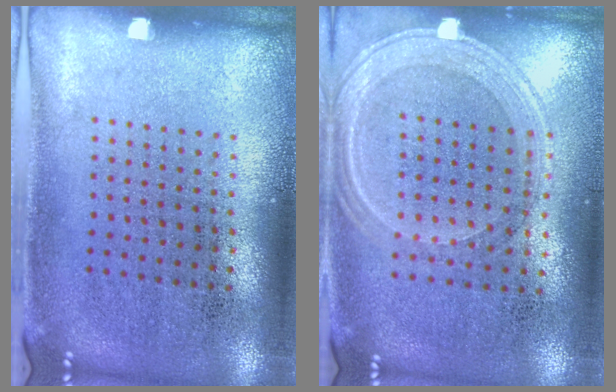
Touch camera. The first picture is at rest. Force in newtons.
{"total": 1.2, "press": 1.2, "slide": 0.3}